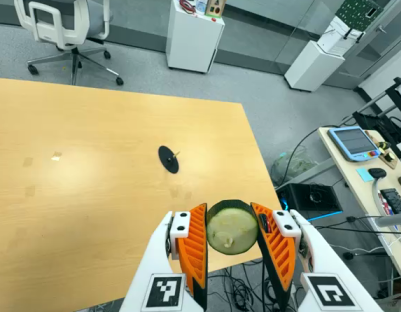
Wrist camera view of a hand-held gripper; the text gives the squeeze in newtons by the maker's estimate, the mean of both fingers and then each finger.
{"total": 9.7, "left": 9.0, "right": 10.4}